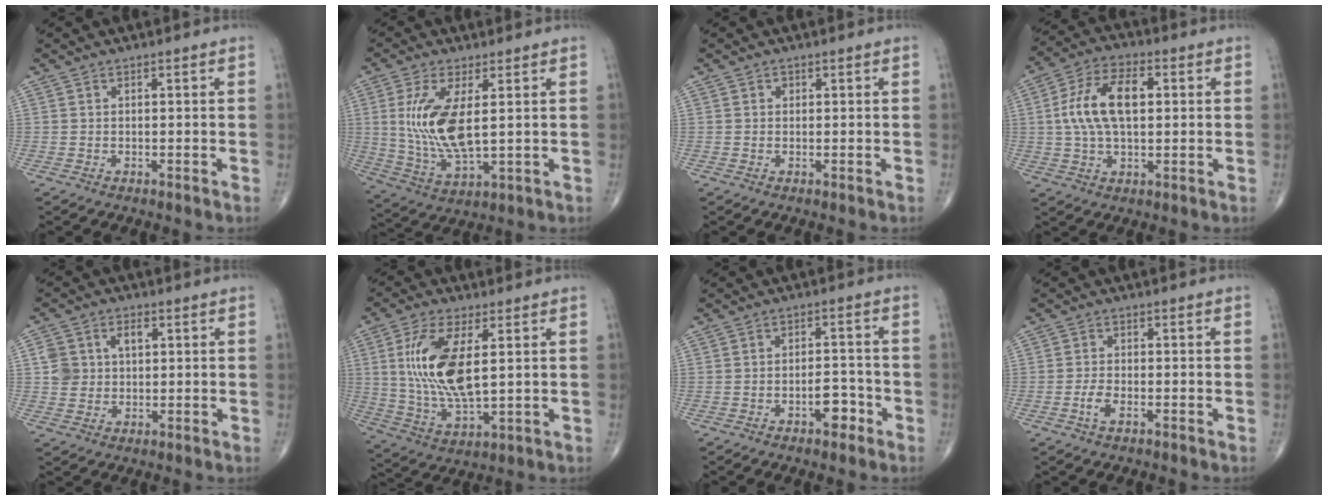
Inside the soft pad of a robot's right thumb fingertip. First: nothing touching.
{"total": 12.5, "force": [2.0, 4.8, 11.4], "torque": [-0.245, -0.021, 0.049]}
{"total": 0.6, "force": [0.2, 0.5, 0.2], "torque": [0.002, 0.000, 0.003]}
{"total": 12.6, "force": [1.7, 6.5, 10.6], "torque": [-0.203, 0.019, 0.028]}
{"total": 6.3, "force": [1.6, 4.9, 3.6], "torque": [-0.043, 0.003, 0.029]}
{"total": 14.6, "force": [2.8, 5.8, 13.1], "torque": [-0.272, -0.020, 0.062]}
{"total": 4.8, "force": [-2.4, 2.3, 3.4], "torque": [-0.036, 0.021, -0.035]}
{"total": 2.7, "force": [-1.2, 1.1, 2.2], "torque": [-0.049, 0.008, -0.024]}